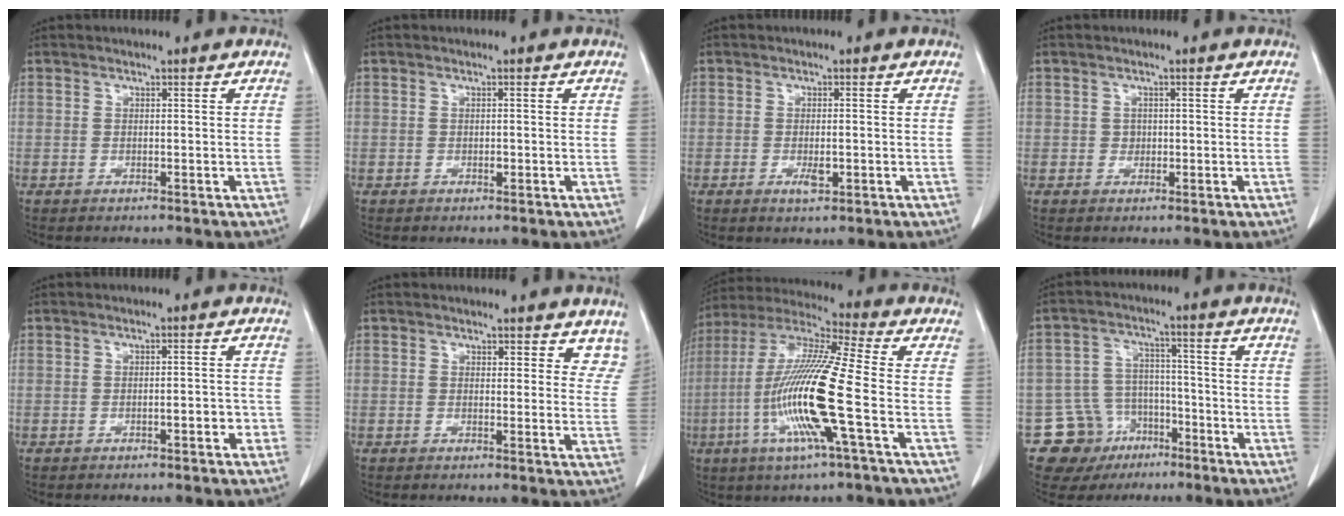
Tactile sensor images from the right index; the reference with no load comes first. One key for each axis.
{"total": 0.6, "fx": -0.2, "fy": 0.4, "fz": 0.5, "tx": -0.008, "ty": 0.001, "tz": -0.003}
{"total": 2.3, "fx": -0.7, "fy": 0.6, "fz": 2.0, "tx": -0.037, "ty": -0.003, "tz": -0.008}
{"total": 1.1, "fx": 0.0, "fy": 1.0, "fz": 0.4, "tx": -0.005, "ty": 0.003, "tz": 0.002}
{"total": 2.4, "fx": -1.0, "fy": 0.7, "fz": 2.0, "tx": -0.027, "ty": 0.004, "tz": -0.012}
{"total": 5.6, "fx": 4.8, "fy": 2.4, "fz": 1.6, "tx": 0.016, "ty": -0.014, "tz": 0.042}
{"total": 16.7, "fx": -4.3, "fy": -0.3, "fz": 16.2, "tx": -0.333, "ty": -0.011, "tz": -0.094}
{"total": 10.8, "fx": -5.8, "fy": 9.0, "fz": 1.5, "tx": -0.030, "ty": 0.042, "tz": -0.081}